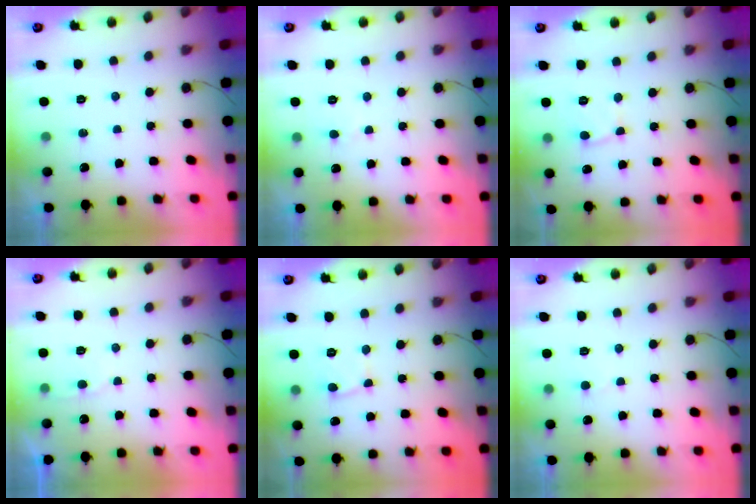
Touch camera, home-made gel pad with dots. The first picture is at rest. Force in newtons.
{"total": 1.1, "press": 1.1, "slide": 0.1}
{"total": 2.6, "press": 2.6, "slide": 0.2}
{"total": 3.3, "press": 3.3, "slide": 0.4}
{"total": 2.4, "press": 2.4, "slide": 0.1}
{"total": 2.9, "press": 2.9, "slide": 0.3}